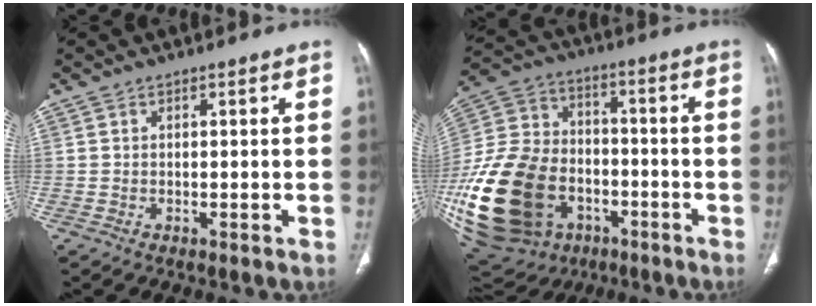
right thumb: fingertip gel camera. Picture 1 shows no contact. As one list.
[{"total": 34.0, "force": [-11.0, 24.5, 20.8], "torque": [-0.515, 0.044, -0.180]}]